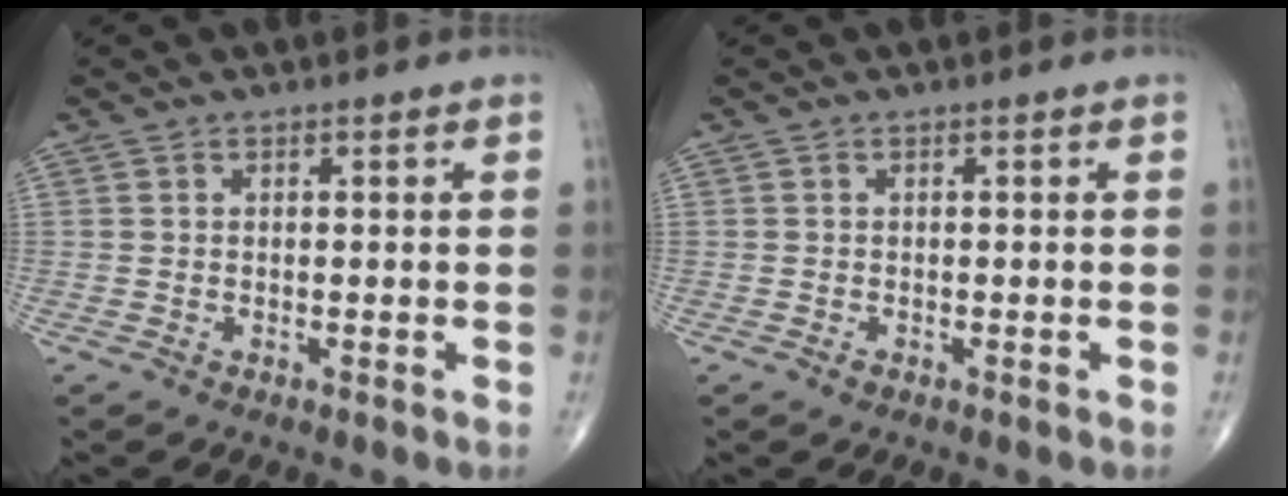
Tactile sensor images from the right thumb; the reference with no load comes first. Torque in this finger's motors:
{"motor_torque": [-0.30, 0.03, 0.01, 0.10, 0.02]}